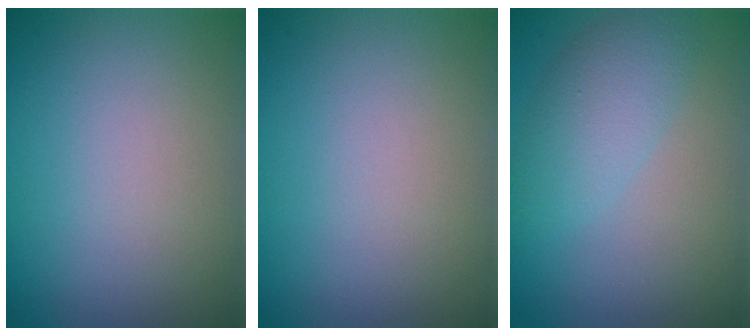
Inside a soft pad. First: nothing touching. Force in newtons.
{"total": 0.0}
{"total": 3.4, "press": 3.4, "slide": 0.0}